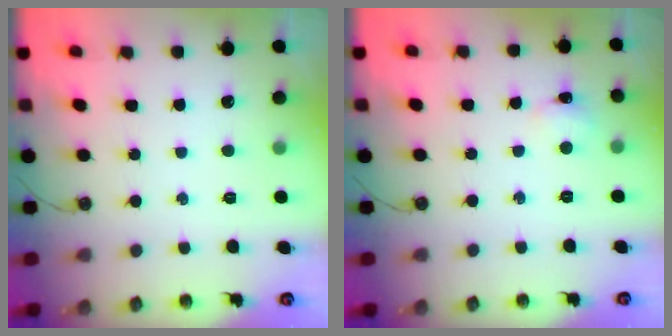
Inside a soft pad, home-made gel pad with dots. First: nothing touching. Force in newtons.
{"total": 2.7, "press": 2.6, "slide": 0.5}